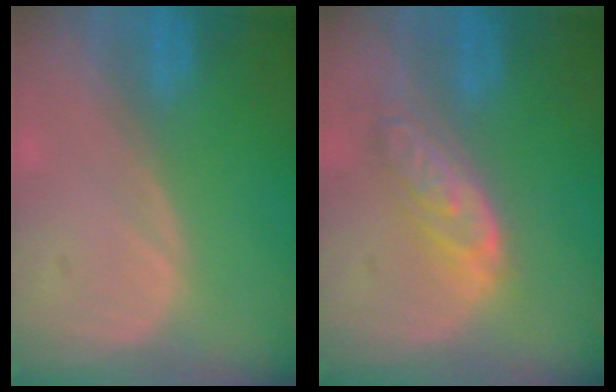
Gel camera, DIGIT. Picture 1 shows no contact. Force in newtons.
{"total": 6.3, "press": 5.6, "slide": 2.8}